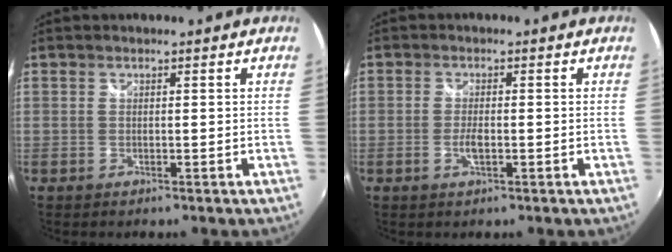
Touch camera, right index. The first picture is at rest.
{"total": 2.5, "force": [-0.7, 0.8, 2.2], "torque": [-0.046, -0.004, -0.014]}